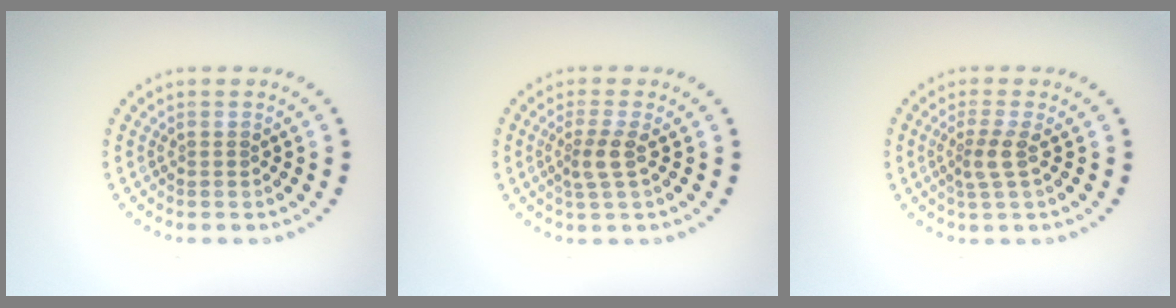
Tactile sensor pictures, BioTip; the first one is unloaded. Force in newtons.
{"total": 2.0, "press": 1.5, "slide": 1.3}
{"total": 2.1, "press": 1.6, "slide": 1.3}